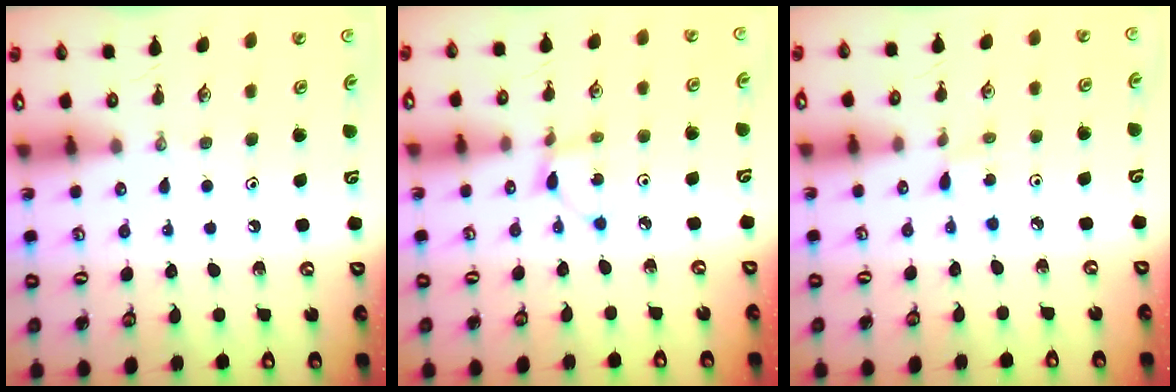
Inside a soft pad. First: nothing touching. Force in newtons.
{"total": 1.9, "press": 1.9, "slide": 0.2}
{"total": 2.6, "press": 2.5, "slide": 0.3}